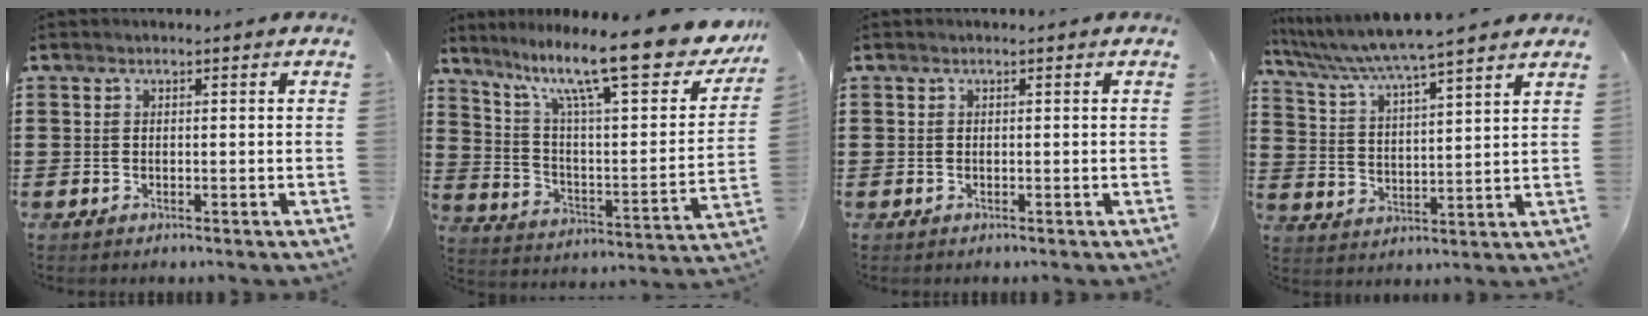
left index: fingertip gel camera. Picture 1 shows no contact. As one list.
[{"total": 15.8, "force": [11.7, 1.8, 10.5], "torque": [-0.203, -0.074, 0.189]}, {"total": 0.0}, {"total": 5.9, "force": [5.3, -0.8, 2.6], "torque": [-0.074, -0.035, 0.085]}]